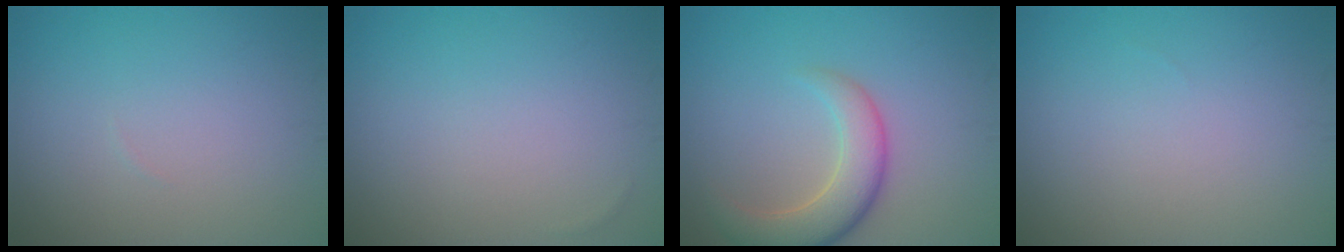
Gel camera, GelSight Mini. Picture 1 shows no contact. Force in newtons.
{"total": 0.0}
{"total": 4.9, "press": 4.8, "slide": 0.5}
{"total": 0.0}